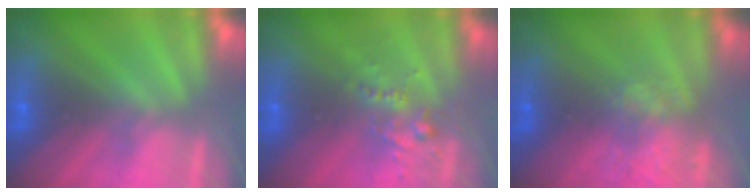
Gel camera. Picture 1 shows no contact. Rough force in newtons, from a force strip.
{"total": 2.6}
{"total": 7.2}